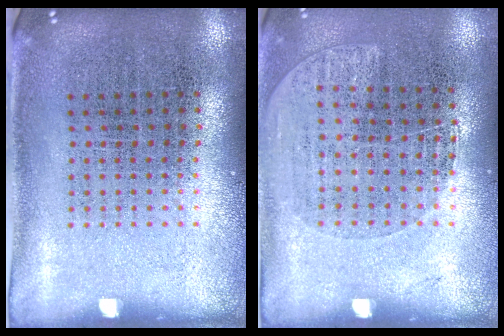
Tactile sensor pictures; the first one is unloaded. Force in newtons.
{"total": 1.0, "press": 0.9, "slide": 0.5}